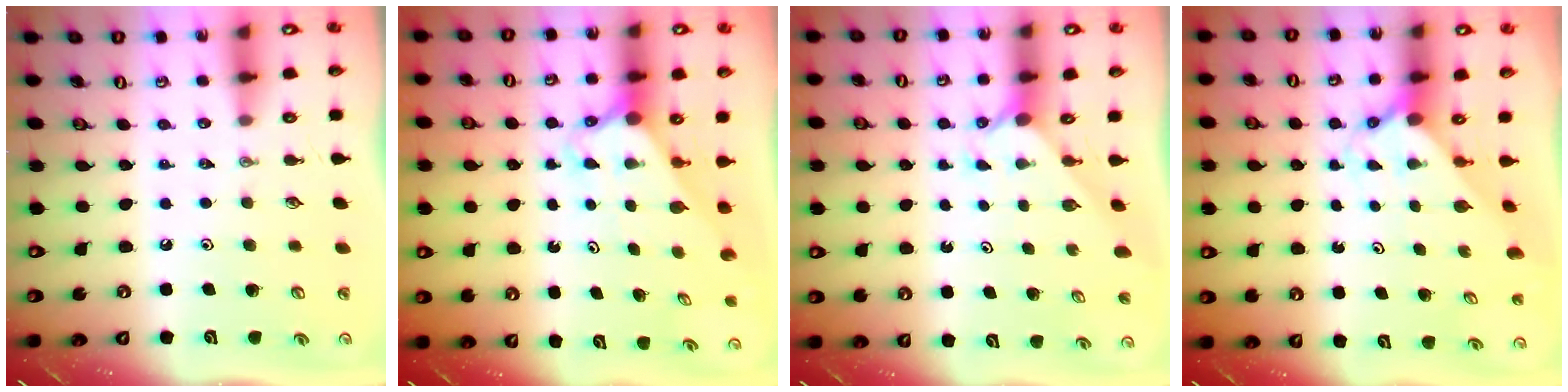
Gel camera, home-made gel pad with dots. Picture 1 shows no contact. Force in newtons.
{"total": 2.7, "press": 2.7, "slide": 0.2}
{"total": 2.1, "press": 2.0, "slide": 0.3}
{"total": 1.7, "press": 1.7, "slide": 0.2}